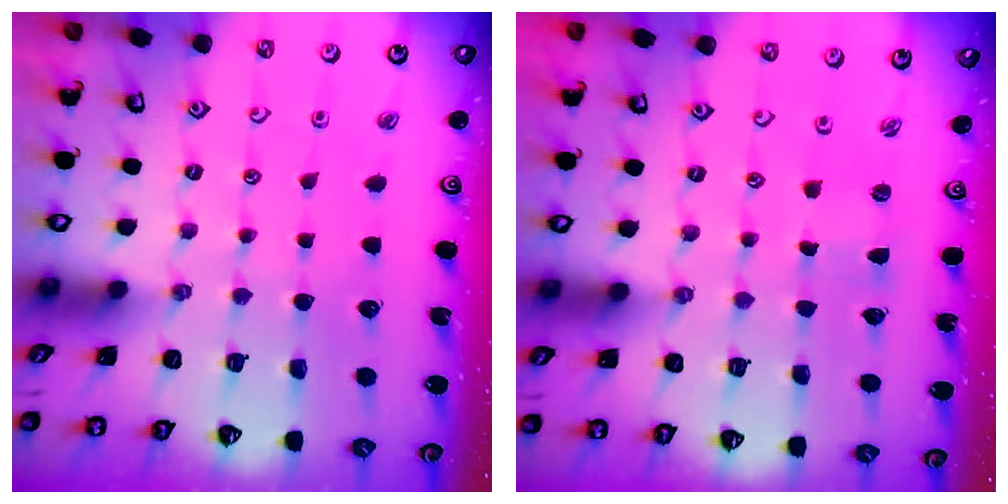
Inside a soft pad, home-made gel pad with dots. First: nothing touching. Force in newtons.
{"total": 0.0}